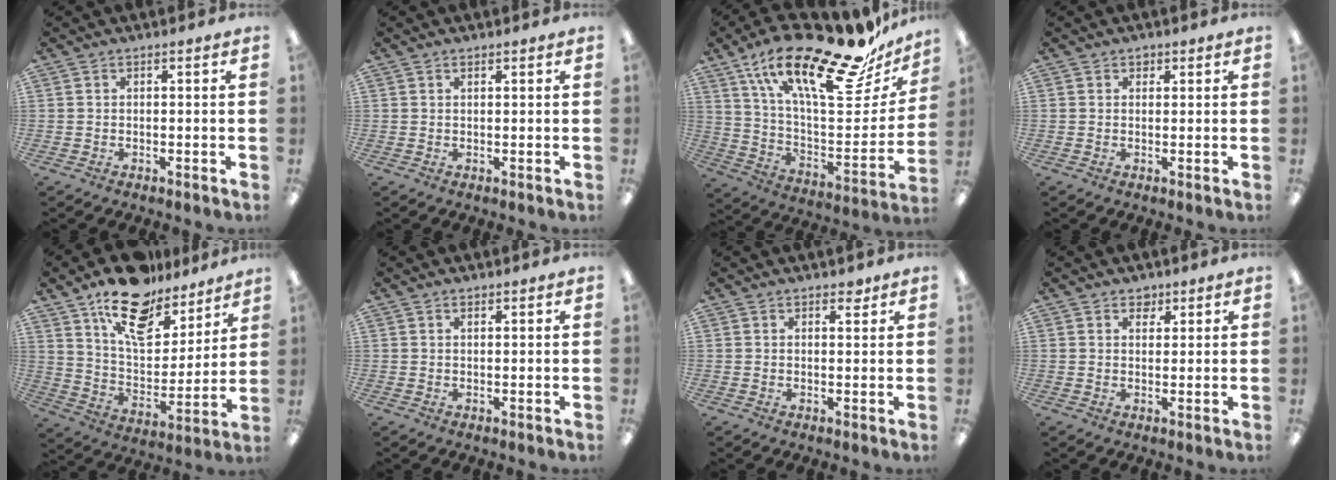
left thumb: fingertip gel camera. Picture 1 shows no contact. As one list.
[{"total": 0.5, "force": [0.4, 0.1, 0.3], "torque": [-0.009, 0.002, 0.008]}, {"total": 26.6, "force": [18.3, 8.3, 17.4], "torque": [-0.273, -0.122, 0.301]}, {"total": 1.0, "force": [0.7, 0.7, 0.2], "torque": [0.001, -0.001, 0.012]}, {"total": 17.6, "force": [13.2, 8.4, 8.2], "torque": [-0.137, -0.084, 0.232]}, {"total": 0.7, "force": [0.5, 0.2, 0.4], "torque": [-0.011, 0.001, 0.010]}, {"total": 2.0, "force": [1.6, 0.9, 0.8], "torque": [0.005, -0.009, 0.025]}, {"total": 2.4, "force": [1.9, 1.3, 0.6], "torque": [0.008, -0.011, 0.032]}]